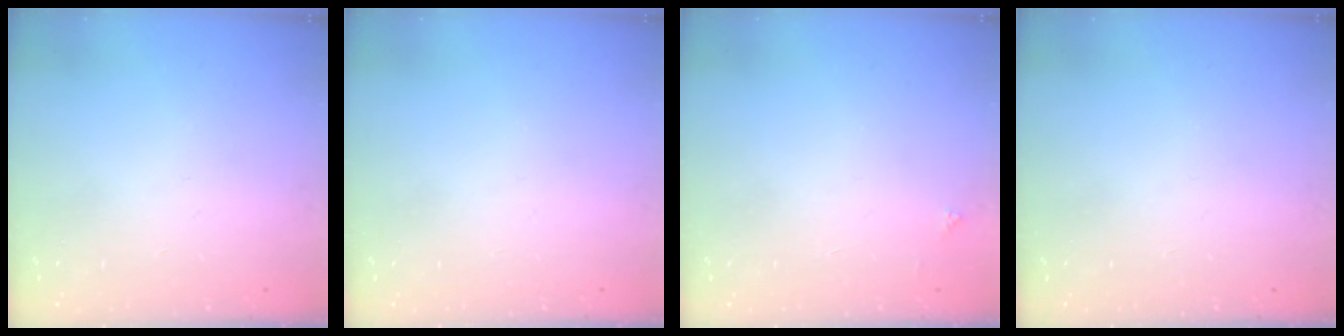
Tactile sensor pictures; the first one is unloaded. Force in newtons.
{"total": 0.0}
{"total": 2.0, "press": 2.0, "slide": 0.3}
{"total": 0.0}